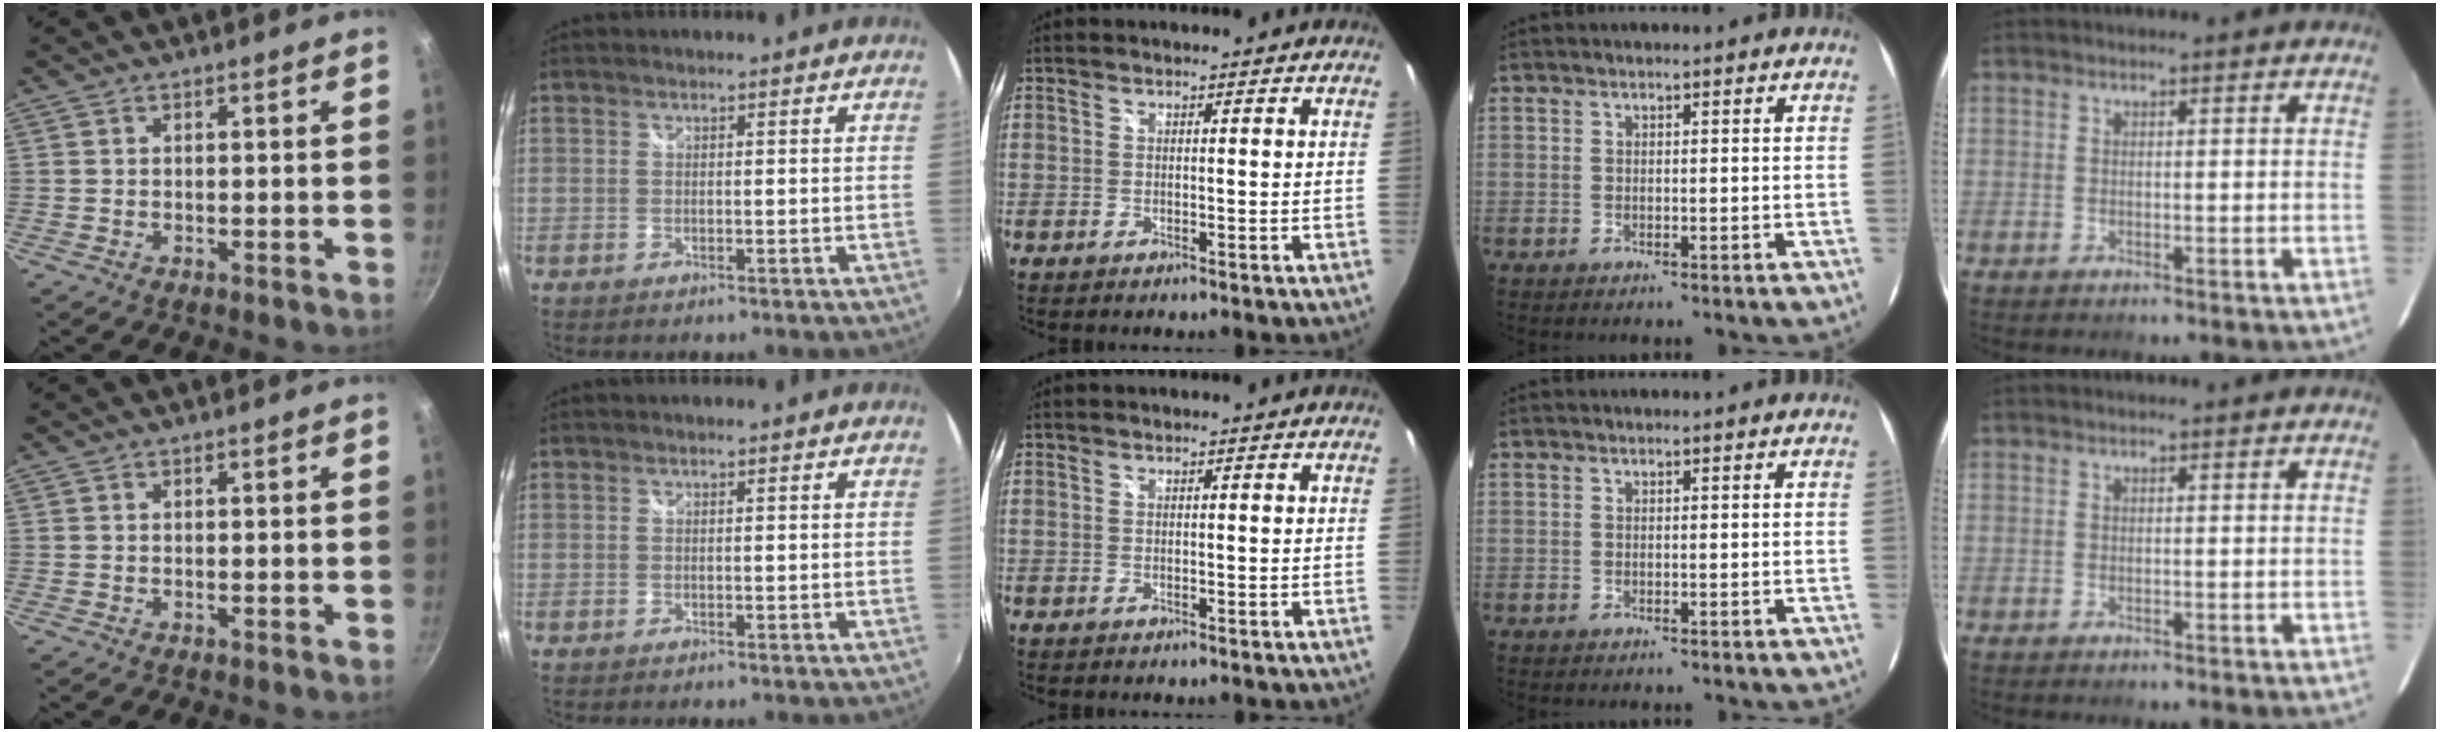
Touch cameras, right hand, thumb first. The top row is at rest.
{}